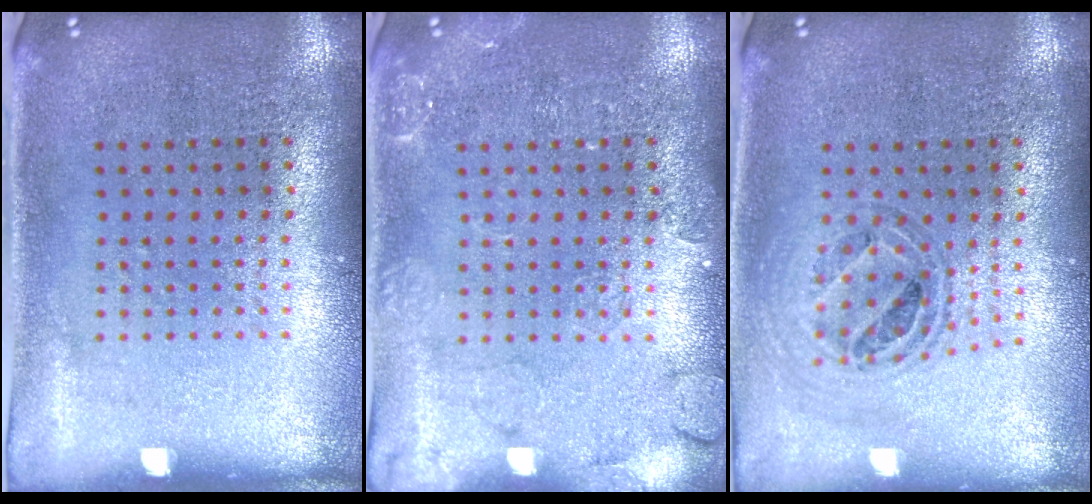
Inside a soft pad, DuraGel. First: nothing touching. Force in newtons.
{"total": 2.4, "press": 2.4, "slide": 0.4}
{"total": 0.7, "press": 0.7, "slide": 0.0}